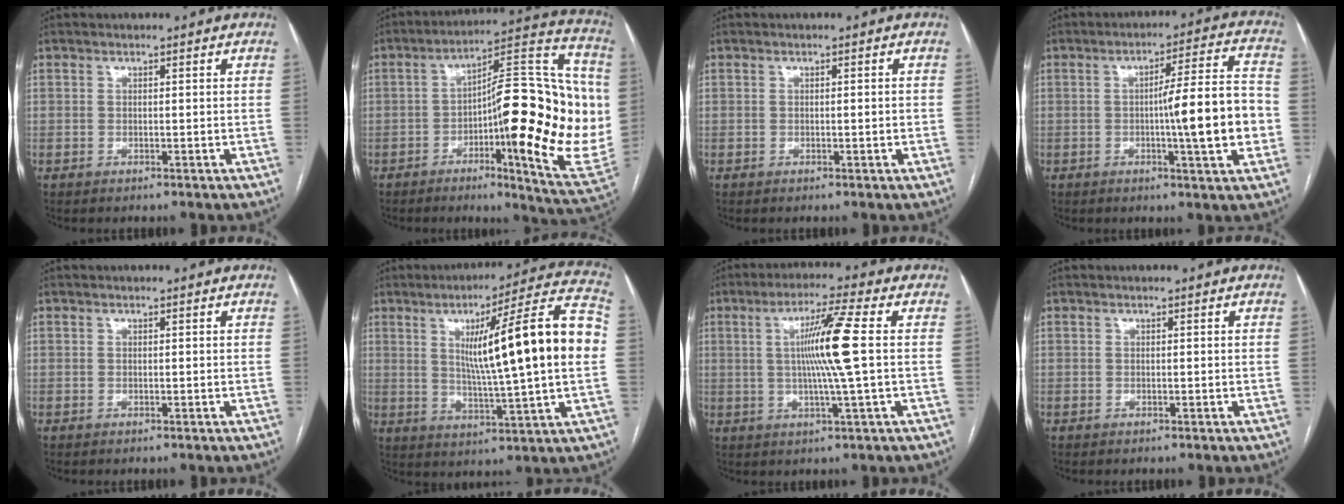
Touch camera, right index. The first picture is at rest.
{"total": 24.5, "force": [-1.7, 4.6, 24.0], "torque": [-0.274, 0.035, -0.019]}
{"total": 1.2, "force": [-0.2, 0.1, 1.2], "torque": [-0.016, 0.000, -0.001]}
{"total": 12.3, "force": [-1.8, 0.5, 12.2], "torque": [-0.176, 0.009, -0.028]}
{"total": 0.0}
{"total": 19.7, "force": [2.4, -0.3, 19.5], "torque": [-0.290, 0.011, 0.029]}
{"total": 9.6, "force": [0.9, -1.5, 9.5], "torque": [-0.173, -0.002, 0.017]}
{"total": 0.0}